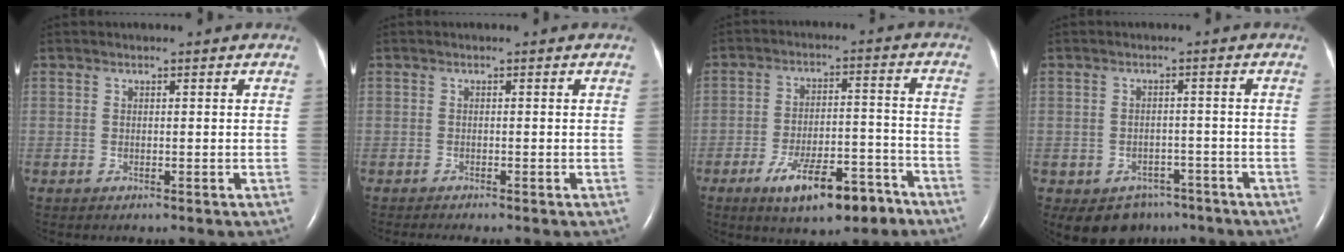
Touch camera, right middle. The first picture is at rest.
{"total": 1.8, "force": [-1.5, -0.3, 0.9], "torque": [-0.013, -0.002, -0.024]}
{"total": 11.4, "force": [-7.3, 3.6, 8.0], "torque": [-0.131, 0.006, -0.112]}
{"total": 6.3, "force": [-4.5, 4.3, 1.1], "torque": [-0.008, 0.015, -0.057]}